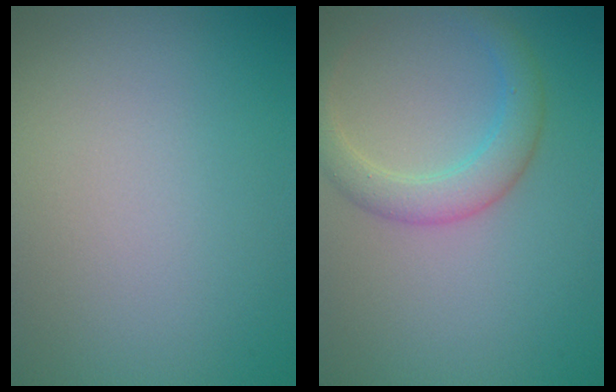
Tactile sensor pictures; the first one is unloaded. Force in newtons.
{"total": 3.3, "press": 3.3, "slide": 0.2}